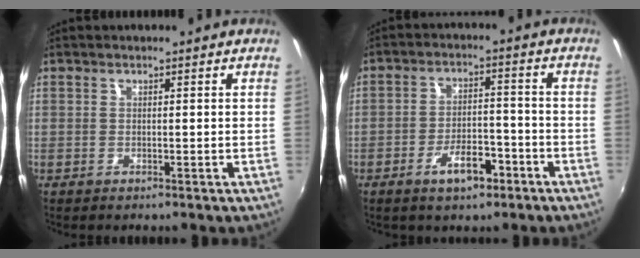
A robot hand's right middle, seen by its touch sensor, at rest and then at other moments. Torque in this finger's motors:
{"motor_torque": [0.34, -0.36, 0.32, 0.06]}